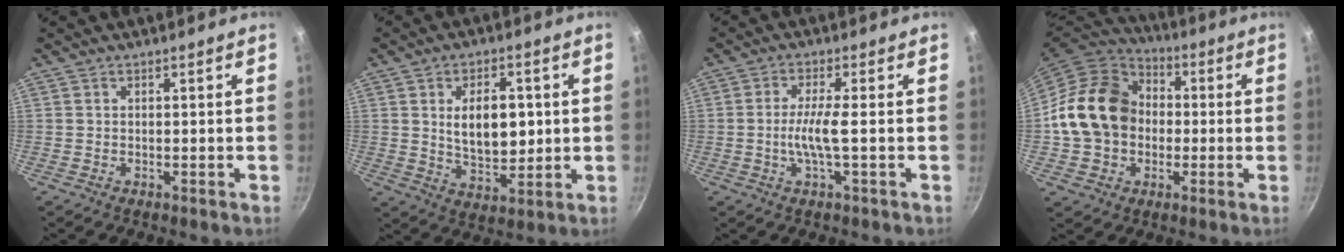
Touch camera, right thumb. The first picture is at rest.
{"total": 11.2, "force": [1.6, 6.5, 9.0], "torque": [-0.117, -0.012, 0.033]}
{"total": 5.2, "force": [-0.8, 0.3, 5.1], "torque": [-0.113, 0.006, -0.018]}
{"total": 17.6, "force": [0.1, 14.3, 10.2], "torque": [-0.157, 0.035, -0.005]}